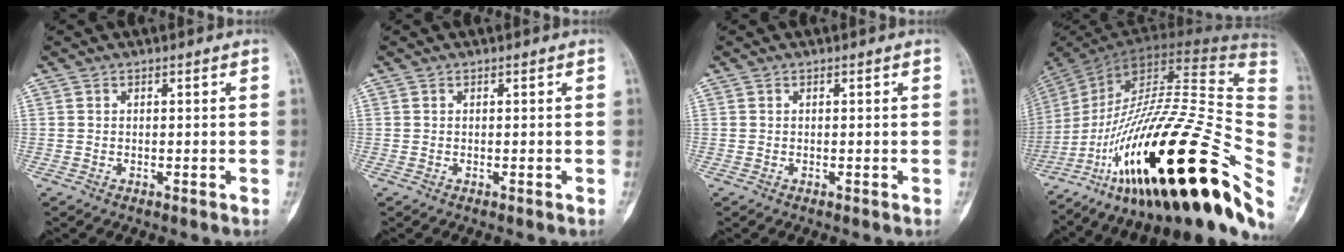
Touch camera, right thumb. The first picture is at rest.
{"total": 0.0}
{"total": 0.0}
{"total": 40.5, "force": [-15.0, 10.9, 36.0], "torque": [-0.511, 0.059, -0.243]}